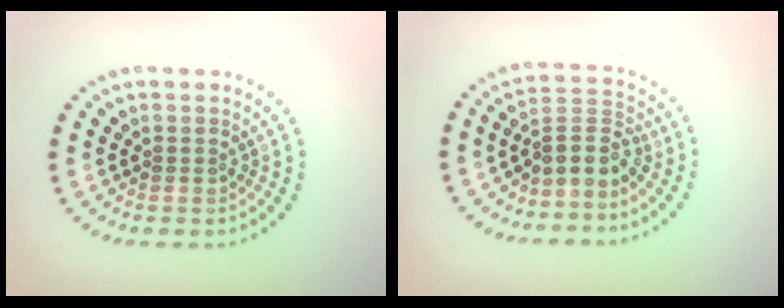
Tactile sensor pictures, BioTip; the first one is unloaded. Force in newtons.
{"total": 3.0, "press": 2.1, "slide": 2.1}